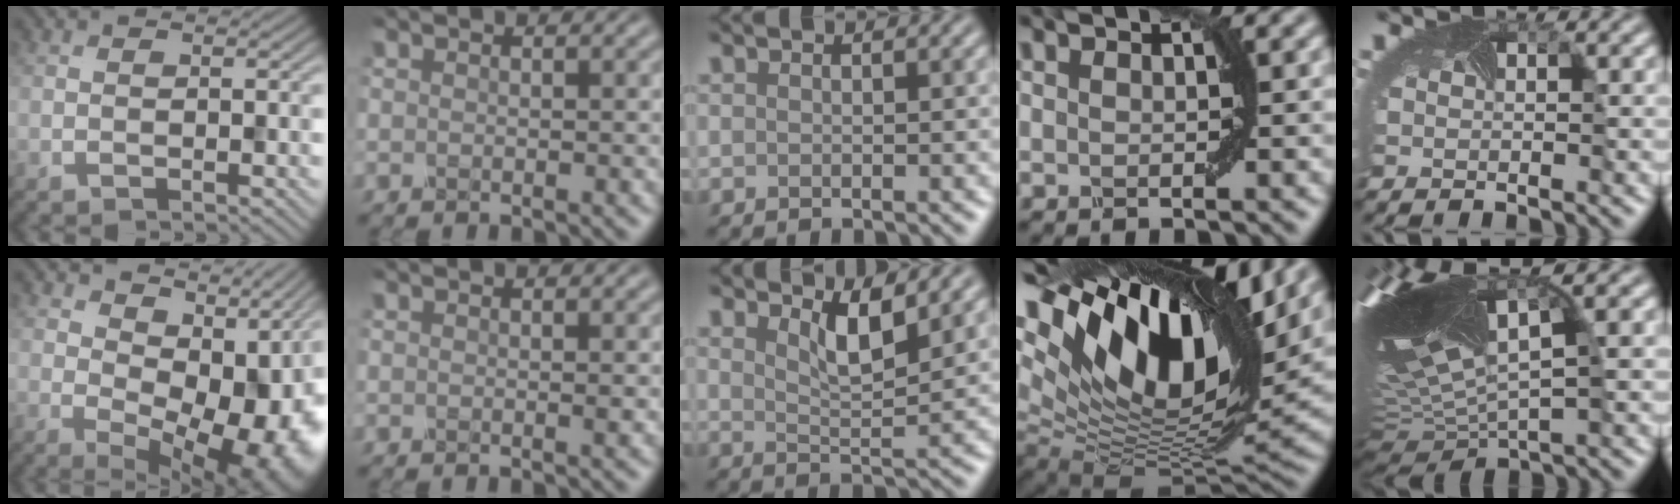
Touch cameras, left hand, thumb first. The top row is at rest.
{"thumb": {"total": 13.1, "force": [3.1, 7.8, 10.1], "torque": [-0.129, -0.011, 0.068]}, "middle": {"total": 3.2, "force": [2.0, 0.8, 2.4], "torque": [-0.047, -0.008, 0.032]}, "ring": {"total": 16.5, "force": [7.4, 7.9, 12.5], "torque": [-0.238, 0.027, 0.131]}, "little": {"total": 12.5, "force": [2.2, 5.1, 11.2], "torque": [-0.276, -0.014, 0.075]}}